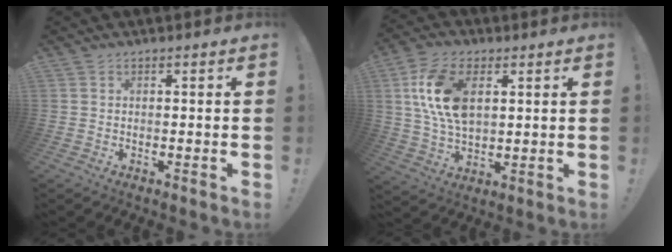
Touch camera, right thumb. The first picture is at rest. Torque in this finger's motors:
{"motor_torque": [1.26, 2.93, 1.13, -0.74, 0.61]}